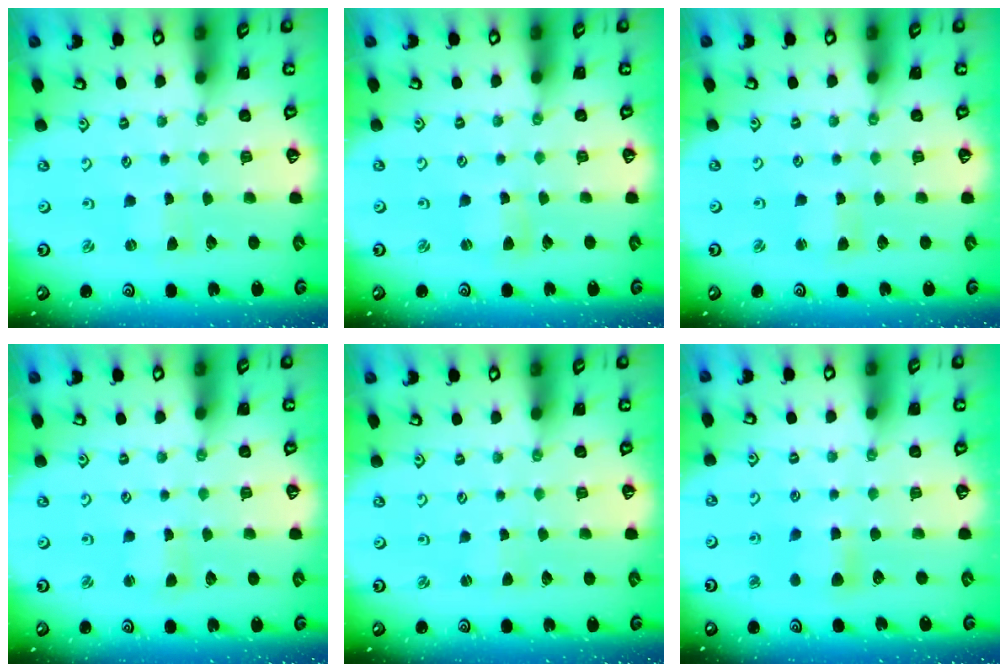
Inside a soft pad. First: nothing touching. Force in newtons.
{"total": 1.1, "press": 1.1, "slide": 0.2}
{"total": 1.5, "press": 1.5, "slide": 0.3}
{"total": 0.9, "press": 0.9, "slide": 0.1}
{"total": 0.0}
{"total": 5.4, "press": 5.4, "slide": 0.8}